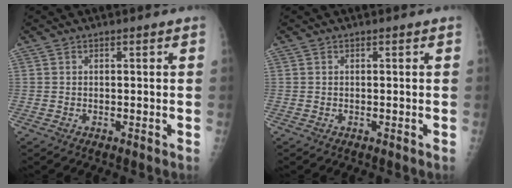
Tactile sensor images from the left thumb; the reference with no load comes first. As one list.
[{"total": 0.0}]